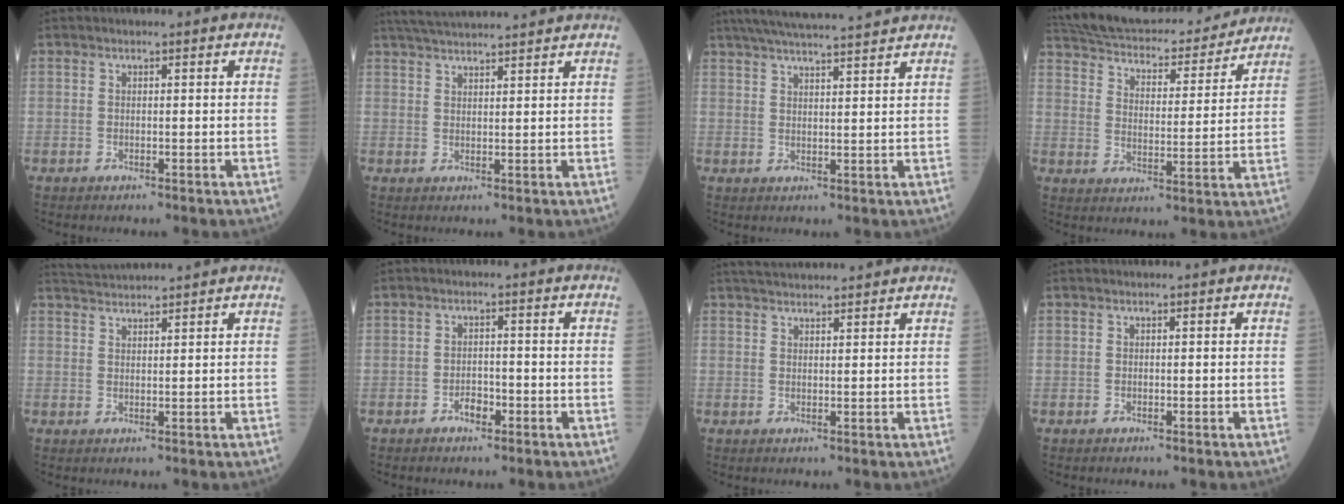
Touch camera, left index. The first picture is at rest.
{"total": 10.3, "force": [9.6, 0.0, 3.8], "torque": [-0.070, 0.034, 0.144]}
{"total": 13.7, "force": [12.4, -0.1, 5.8], "torque": [-0.103, 0.026, 0.178]}
{"total": 21.9, "force": [20.0, 4.9, 7.6], "torque": [-0.132, 0.009, 0.280]}
{"total": 5.0, "force": [4.8, -0.9, 0.8], "torque": [-0.016, 0.029, 0.083]}
{"total": 2.2, "force": [-1.4, 1.1, 1.2], "torque": [-0.022, 0.004, -0.023]}
{"total": 8.0, "force": [7.5, 0.5, 2.7], "torque": [-0.044, 0.037, 0.109]}
{"total": 0.0}